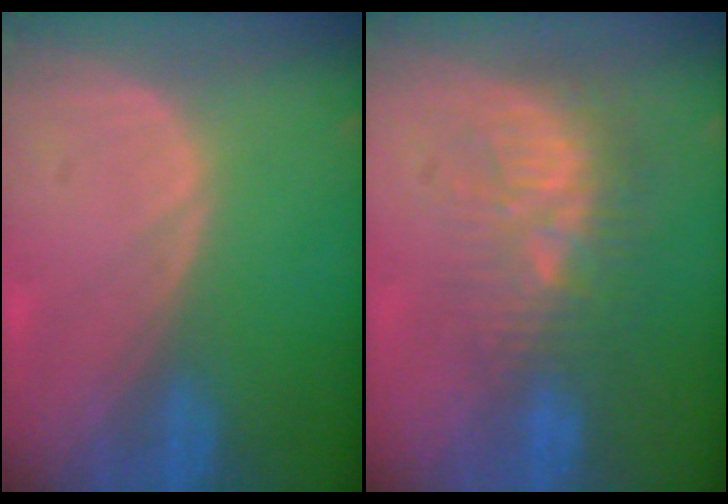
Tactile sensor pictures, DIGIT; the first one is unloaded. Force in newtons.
{"total": 9.3, "press": 8.5, "slide": 3.6}